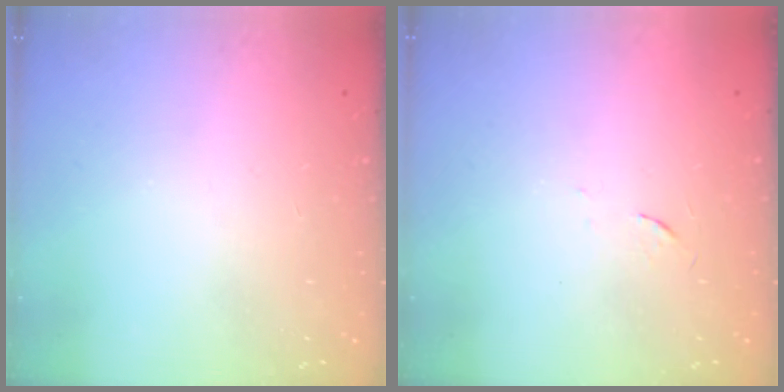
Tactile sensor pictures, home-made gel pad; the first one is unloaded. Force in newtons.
{"total": 3.7, "press": 3.4, "slide": 1.3}